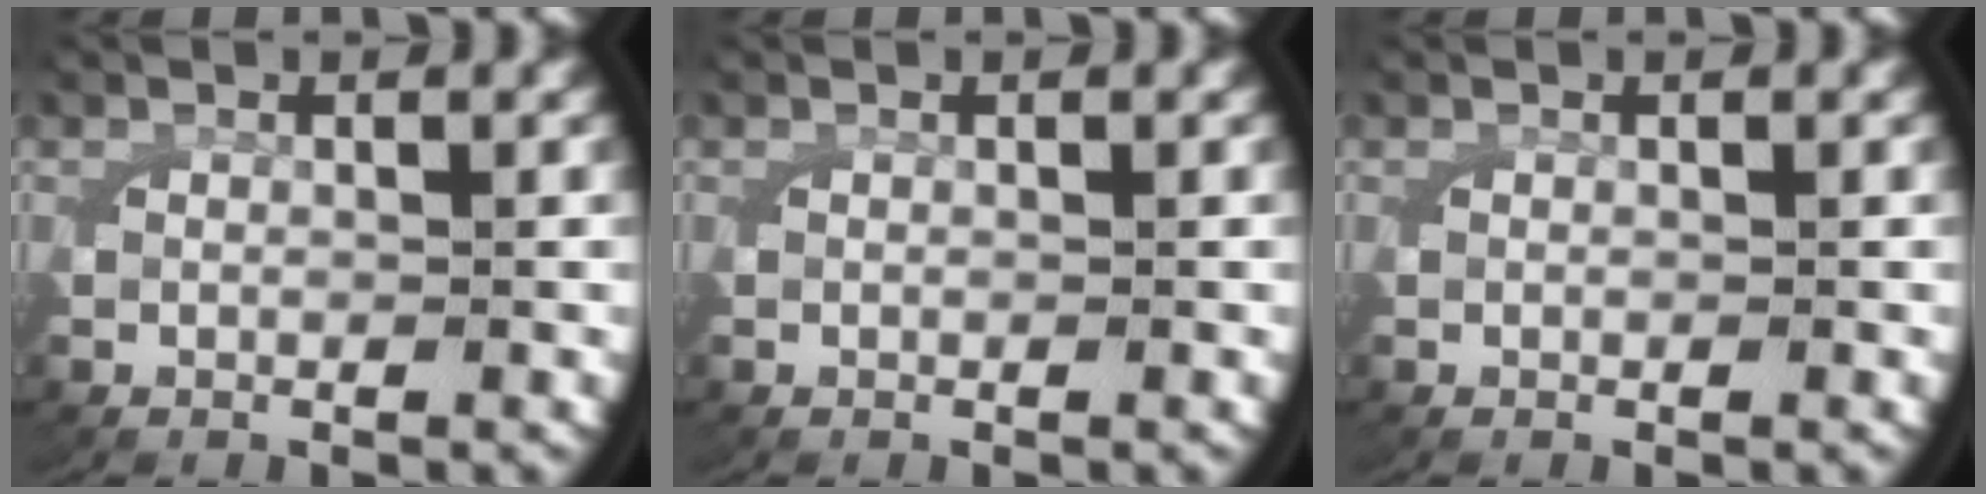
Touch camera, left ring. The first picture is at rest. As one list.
[{"total": 0.0}, {"total": 0.0}]